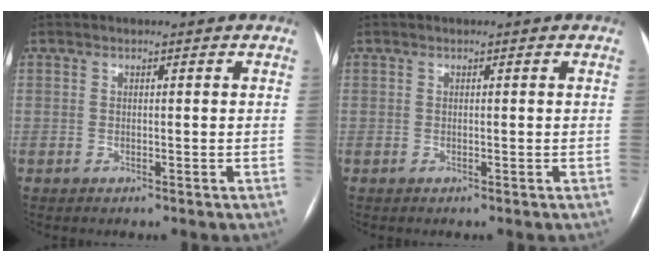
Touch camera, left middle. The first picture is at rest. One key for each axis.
{"total": 0.0}